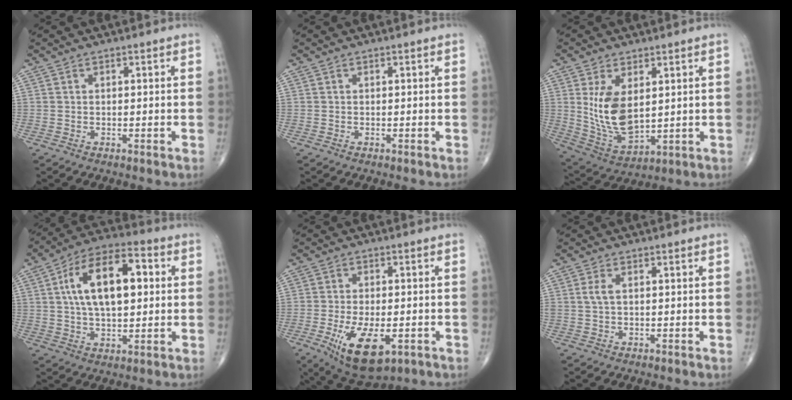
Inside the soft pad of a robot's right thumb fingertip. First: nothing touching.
{"total": 0.0}
{"total": 11.5, "force": [2.4, 6.2, 9.4], "torque": [-0.166, -0.021, 0.064]}
{"total": 16.6, "force": [3.1, 8.4, 14.0], "torque": [-0.225, 0.019, 0.048]}
{"total": 12.1, "force": [-4.3, 5.5, 9.9], "torque": [-0.167, -0.007, -0.058]}
{"total": 2.0, "force": [0.4, 1.0, 1.7], "torque": [-0.043, 0.006, 0.010]}